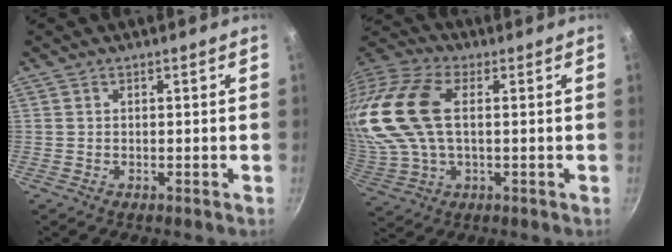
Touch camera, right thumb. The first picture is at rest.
{"total": 20.9, "force": [3.2, 12.3, 16.6], "torque": [-0.370, 0.024, 0.053]}